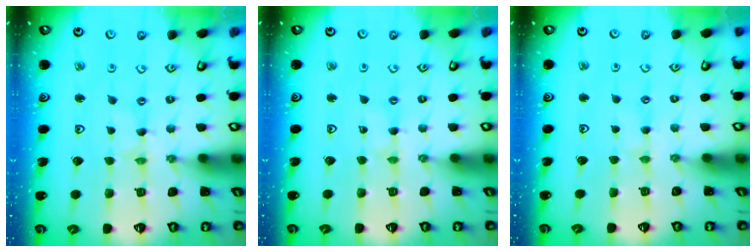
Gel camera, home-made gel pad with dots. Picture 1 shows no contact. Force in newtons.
{"total": 2.0, "press": 2.0, "slide": 0.3}
{"total": 2.2, "press": 2.2, "slide": 0.4}